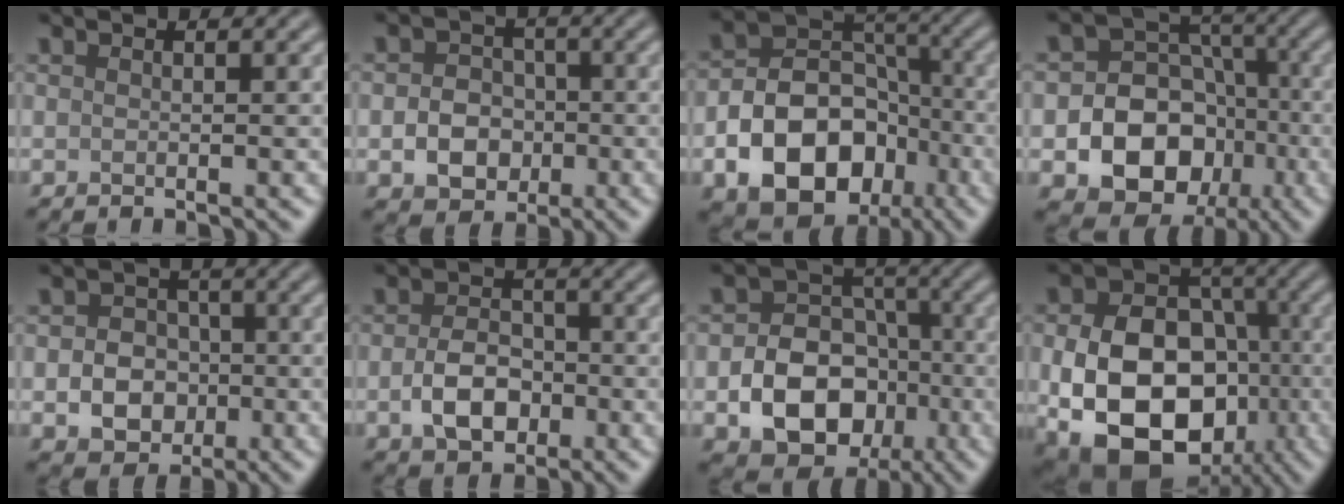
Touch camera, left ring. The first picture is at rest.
{"total": 4.1, "force": [-1.0, 3.4, 2.1], "torque": [-0.030, 0.000, -0.019]}
{"total": 11.3, "force": [-4.4, 8.1, 6.6], "torque": [-0.109, -0.004, -0.080]}
{"total": 11.2, "force": [-3.4, 9.3, 5.2], "torque": [-0.069, -0.005, -0.084]}
{"total": 4.8, "force": [-1.1, 4.0, 2.5], "torque": [-0.025, -0.003, -0.026]}
{"total": 4.5, "force": [-1.2, 3.1, 3.0], "torque": [-0.059, 0.000, -0.026]}
{"total": 9.0, "force": [-2.7, 6.9, 5.1], "torque": [-0.072, -0.008, -0.053]}
{"total": 14.0, "force": [-3.7, 9.9, 9.3], "torque": [-0.161, -0.023, -0.066]}